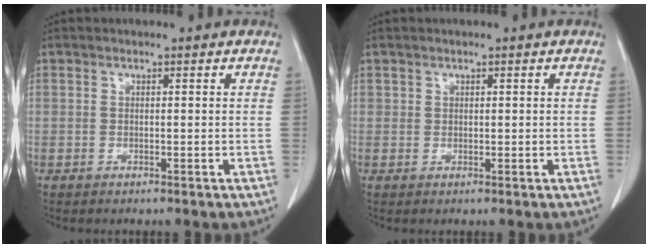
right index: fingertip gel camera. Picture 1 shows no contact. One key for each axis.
{"total": 0.8, "fx": 0.4, "fy": 0.6, "fz": 0.1, "tx": 0.007, "ty": -0.001, "tz": 0.005}